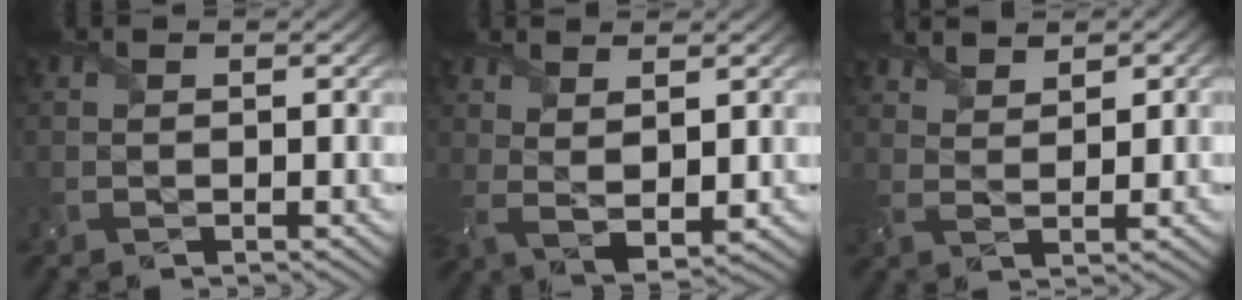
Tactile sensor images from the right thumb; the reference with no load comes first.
{"total": 4.6, "force": [1.4, 2.2, 3.8], "torque": [-0.082, -0.009, 0.037]}
{"total": 4.1, "force": [3.3, 1.6, 2.0], "torque": [-0.040, 0.003, 0.067]}